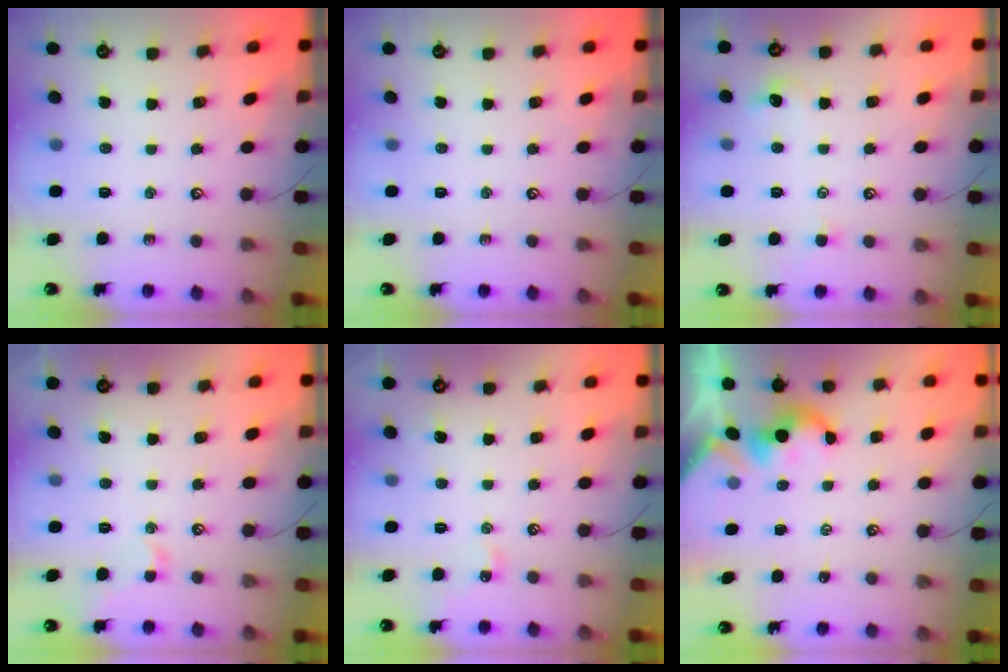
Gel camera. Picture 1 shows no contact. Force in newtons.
{"total": 0.0}
{"total": 1.4, "press": 1.3, "slide": 0.6}
{"total": 1.4, "press": 1.3, "slide": 0.6}
{"total": 3.7, "press": 3.7, "slide": 0.4}
{"total": 2.0, "press": 1.9, "slide": 0.4}